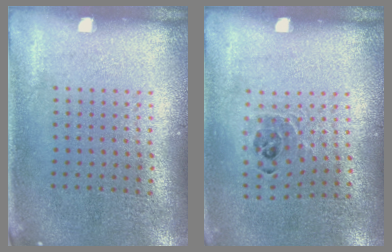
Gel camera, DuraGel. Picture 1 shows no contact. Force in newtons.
{"total": 0.8, "press": 0.8, "slide": 0.2}